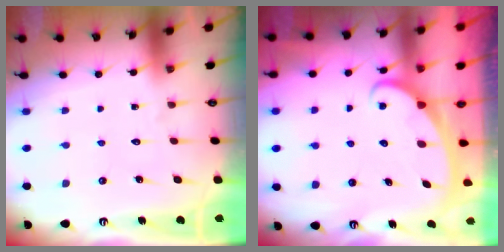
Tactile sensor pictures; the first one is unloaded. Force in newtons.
{"total": 2.5, "press": 2.5, "slide": 0.3}